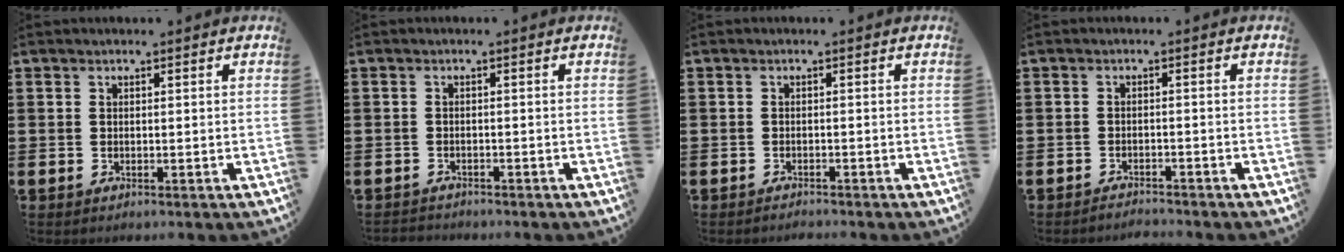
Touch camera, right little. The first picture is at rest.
{"total": 0.9, "force": [-0.9, 0.1, -0.1], "torque": [-0.001, 0.001, -0.019]}
{"total": 0.8, "force": [-0.8, 0.0, -0.1], "torque": [-0.001, 0.000, -0.017]}
{"total": 1.5, "force": [-1.5, -0.1, -0.1], "torque": [-0.002, 0.004, -0.032]}